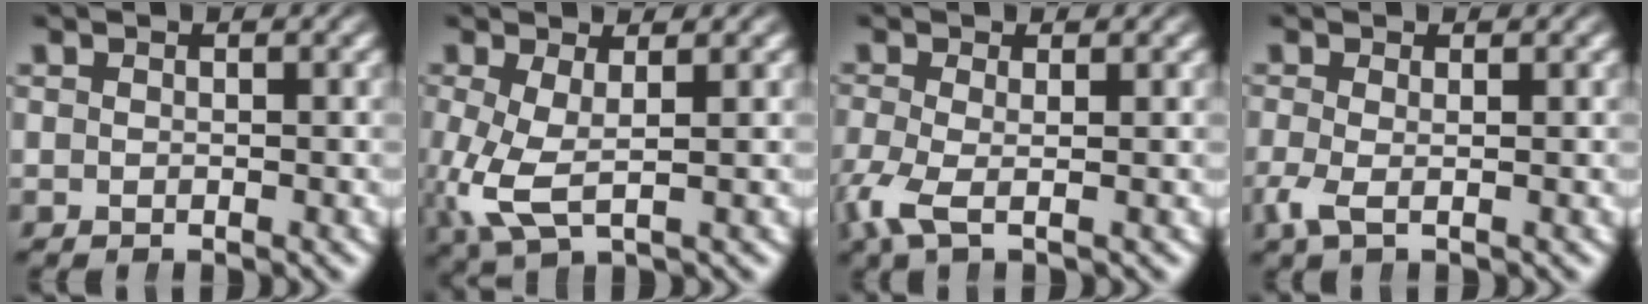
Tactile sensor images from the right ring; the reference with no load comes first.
{"total": 5.1, "force": [-0.9, 3.0, 4.0], "torque": [-0.116, -0.039, 0.006]}
{"total": 2.6, "force": [-1.1, 0.9, 2.2], "torque": [-0.073, -0.025, -0.010]}
{"total": 1.7, "force": [-0.9, 0.4, 1.4], "torque": [-0.048, -0.020, -0.009]}